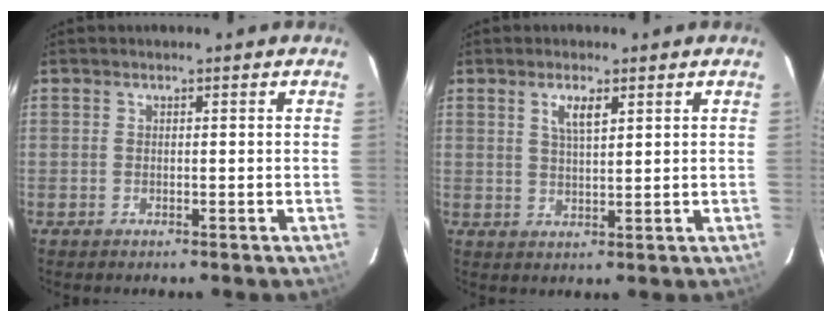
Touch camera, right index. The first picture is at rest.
{"total": 3.7, "force": [1.9, 1.0, 3.0], "torque": [-0.054, 0.001, 0.035]}